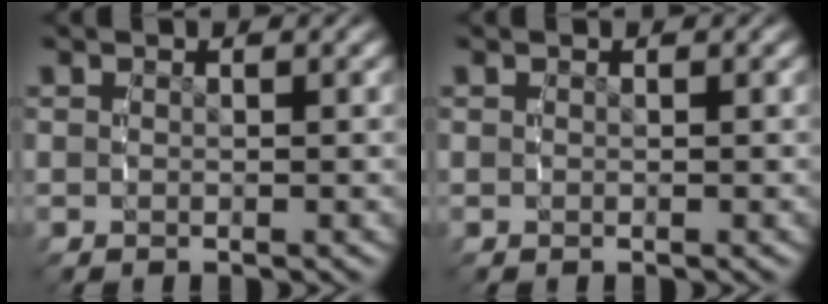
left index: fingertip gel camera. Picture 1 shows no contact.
{"total": 0.0}